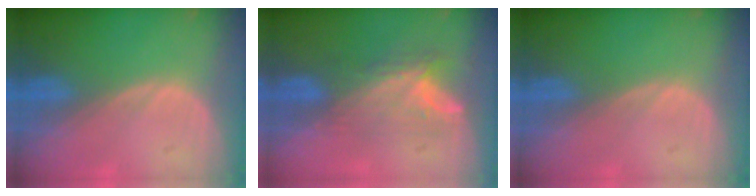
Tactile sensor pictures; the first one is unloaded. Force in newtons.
{"total": 8.2, "press": 6.8, "slide": 4.7}
{"total": 0.0}